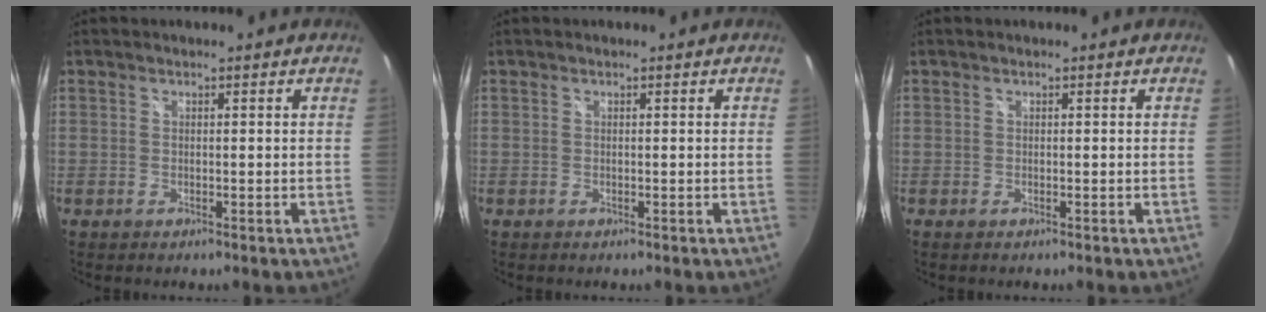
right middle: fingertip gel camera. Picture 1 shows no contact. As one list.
[{"total": 0.0}, {"total": 0.0}]